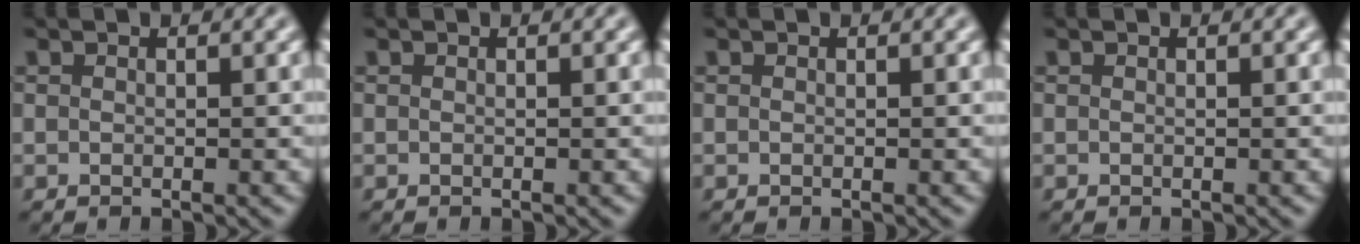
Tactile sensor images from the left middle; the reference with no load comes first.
{"total": 0.0}
{"total": 0.0}
{"total": 0.0}